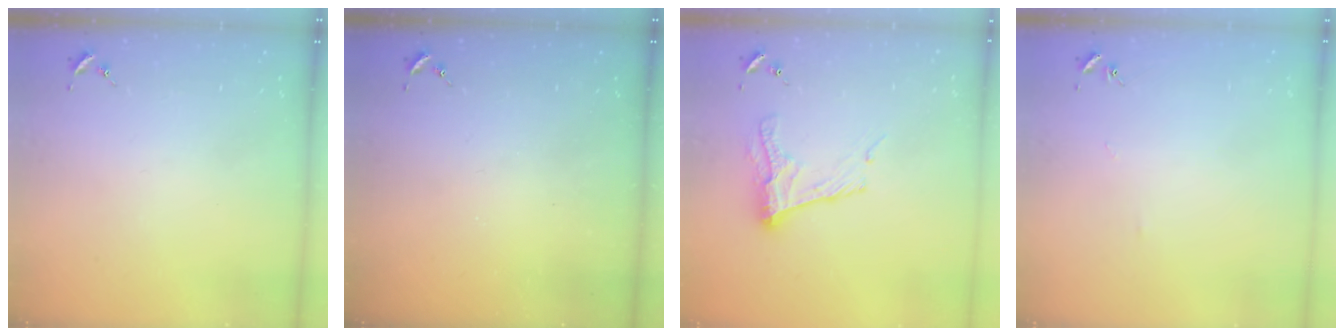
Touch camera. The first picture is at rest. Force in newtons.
{"total": 0.0}
{"total": 12.9, "press": 12.9, "slide": 0.8}
{"total": 2.5, "press": 2.5, "slide": 0.4}